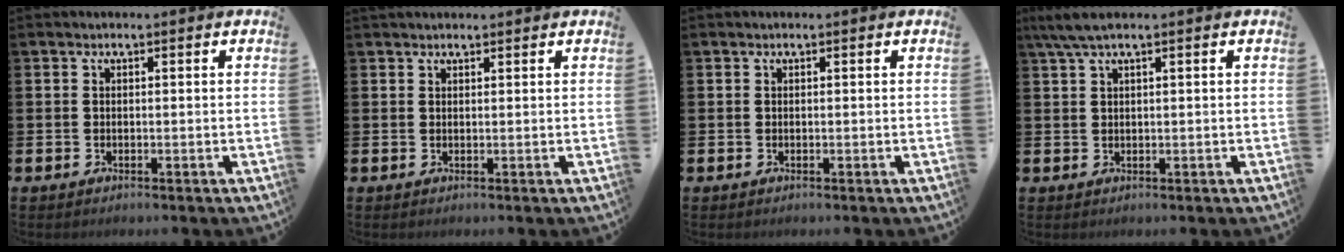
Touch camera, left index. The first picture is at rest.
{"total": 1.1, "force": [1.1, 0.3, 0.2], "torque": [0.005, 0.000, 0.018]}
{"total": 0.0}
{"total": 2.9, "force": [1.9, 0.2, 2.2], "torque": [-0.045, 0.003, 0.034]}